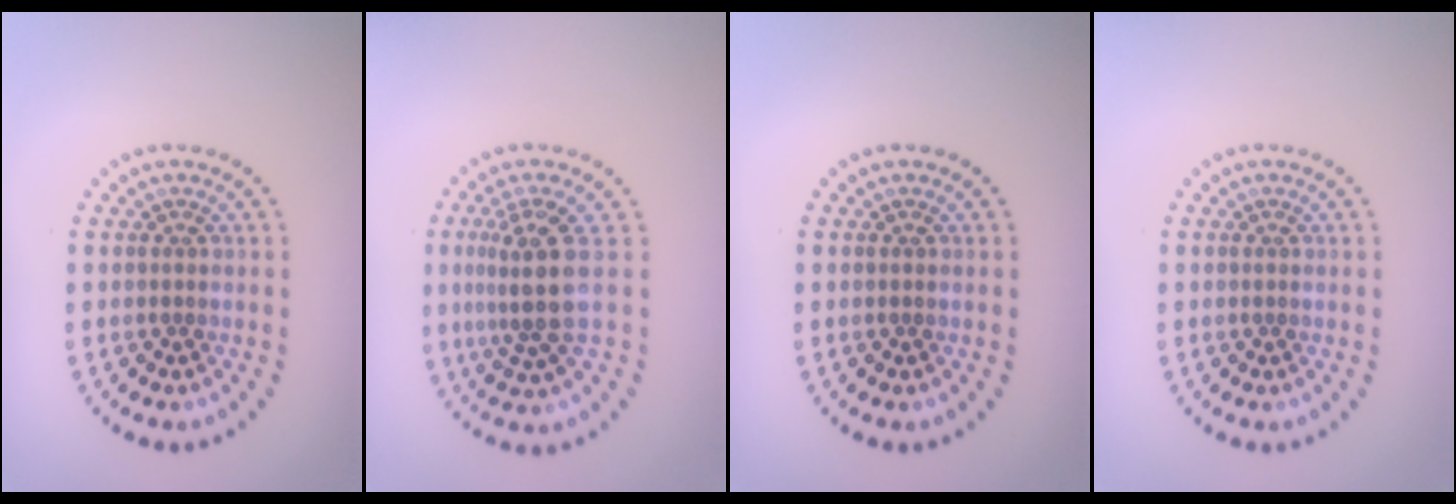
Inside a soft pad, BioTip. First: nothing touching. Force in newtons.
{"total": 4.1, "press": 3.2, "slide": 2.5}
{"total": 0.0}
{"total": 0.0}